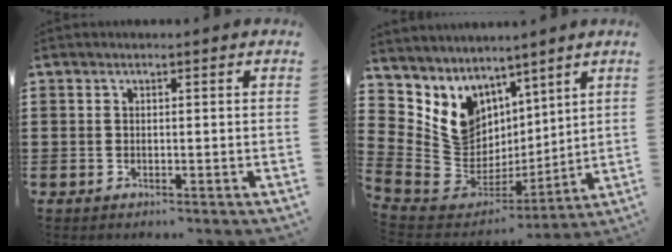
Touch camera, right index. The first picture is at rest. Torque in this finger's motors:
{"motor_torque": [0.91, 0.94, 0.23, 0.10]}